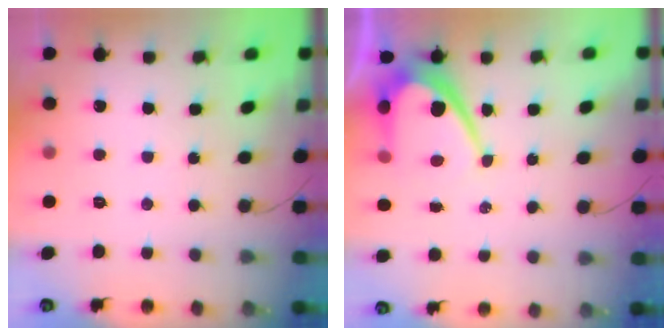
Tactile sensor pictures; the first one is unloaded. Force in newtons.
{"total": 10.3, "press": 10.3, "slide": 0.8}